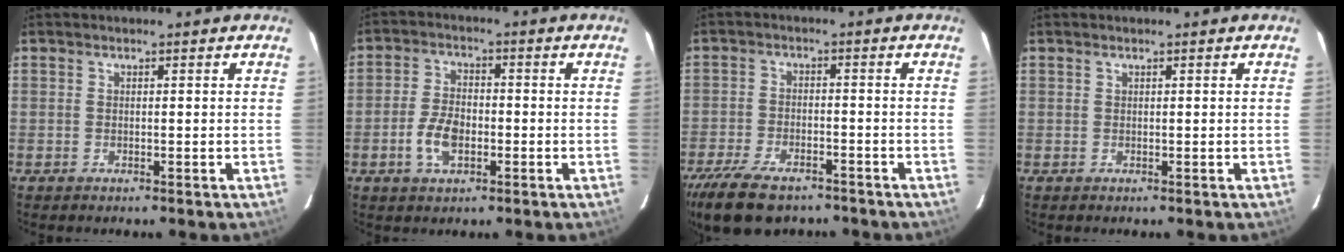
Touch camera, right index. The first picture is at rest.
{"total": 6.6, "force": [-2.2, 3.8, 5.0], "torque": [-0.108, 0.004, -0.039]}
{"total": 13.9, "force": [-10.3, 5.8, 7.2], "torque": [-0.176, -0.030, -0.176]}
{"total": 0.0}